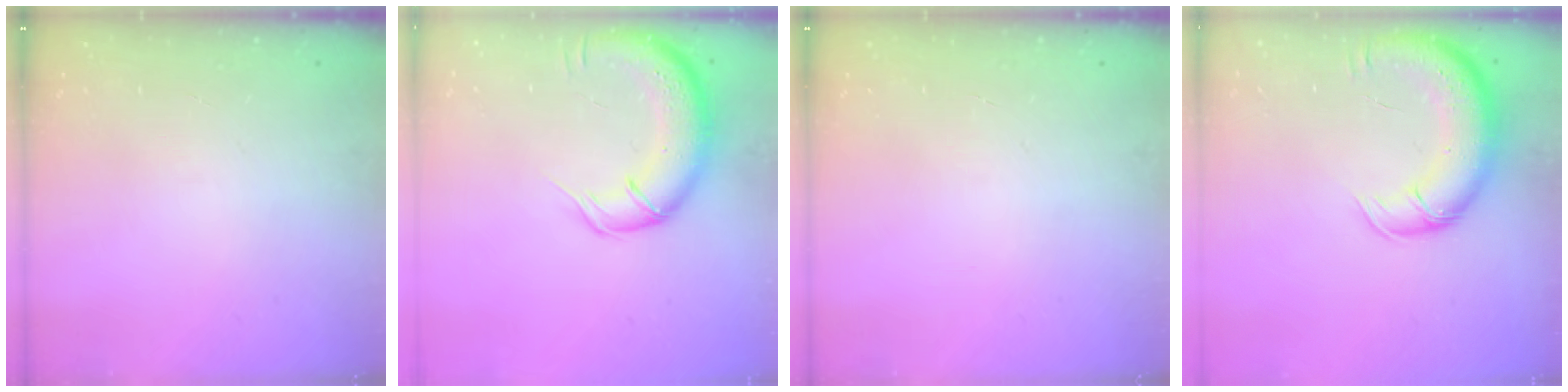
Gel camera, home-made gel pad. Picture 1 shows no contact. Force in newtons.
{"total": 14.0, "press": 13.7, "slide": 2.9}
{"total": 0.0}
{"total": 13.2, "press": 12.8, "slide": 3.3}